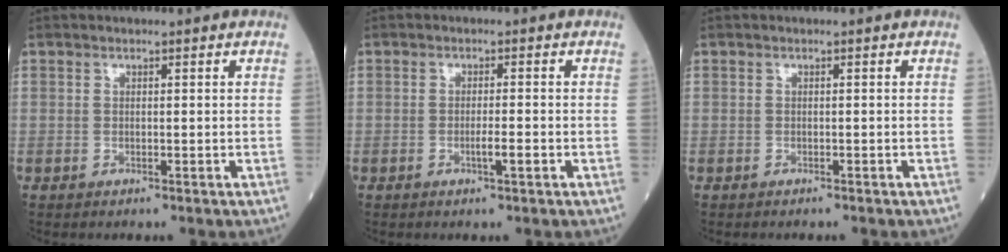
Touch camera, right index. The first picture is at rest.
{"total": 2.1, "force": [-0.8, 0.0, 2.0], "torque": [-0.034, -0.002, -0.015]}
{"total": 1.1, "force": [-1.0, 0.3, 0.3], "torque": [-0.009, -0.001, -0.013]}